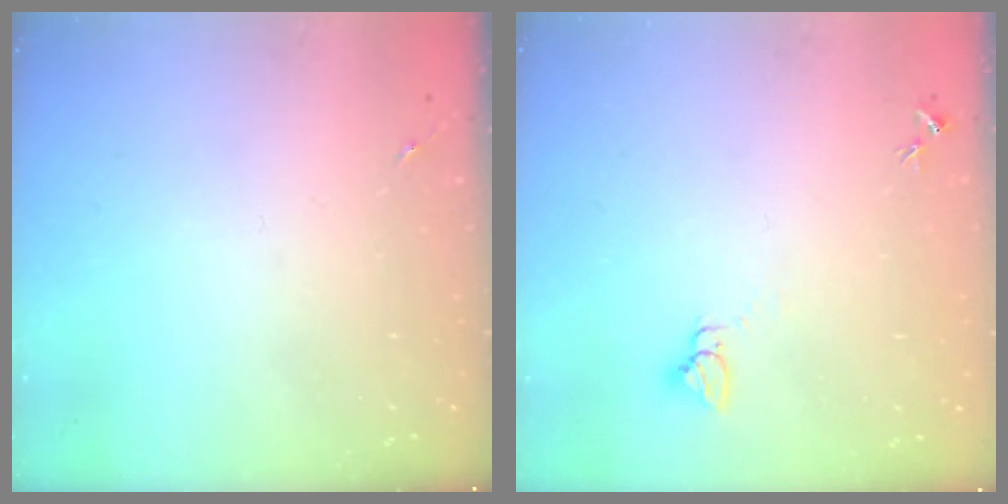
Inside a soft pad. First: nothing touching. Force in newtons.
{"total": 2.7, "press": 2.7, "slide": 0.1}